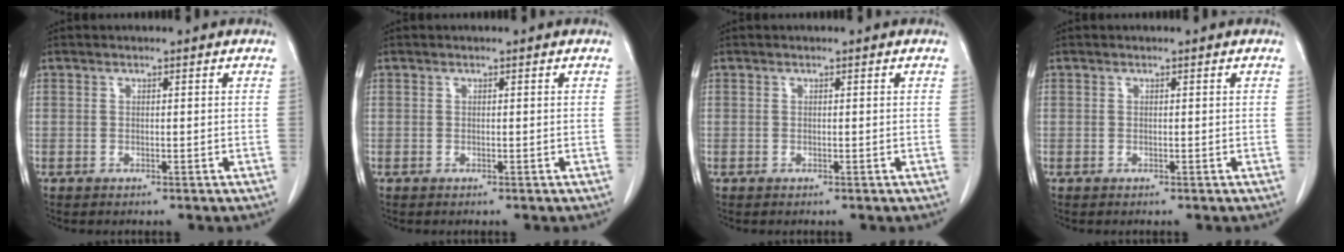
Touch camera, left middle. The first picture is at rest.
{"total": 0.0}
{"total": 0.0}
{"total": 0.0}